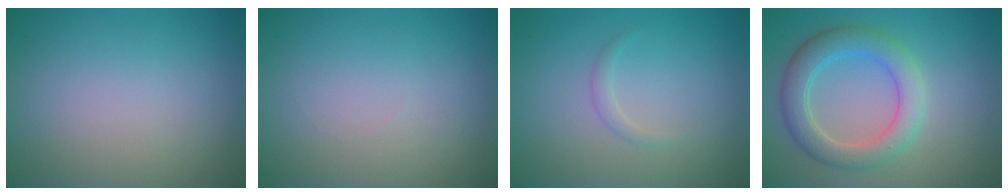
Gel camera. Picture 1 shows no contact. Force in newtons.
{"total": 0.0}
{"total": 0.7, "press": 0.7, "slide": 0.0}
{"total": 4.5, "press": 4.5, "slide": 0.3}